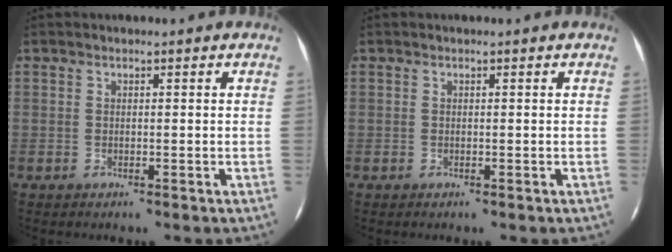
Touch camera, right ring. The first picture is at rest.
{"total": 0.0}